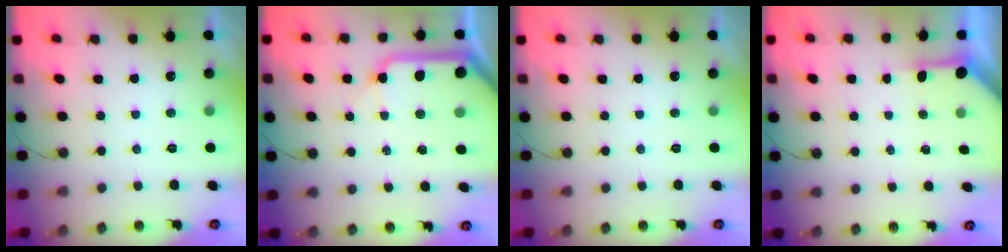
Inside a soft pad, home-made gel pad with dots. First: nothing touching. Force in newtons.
{"total": 13.9, "press": 13.8, "slide": 1.9}
{"total": 0.0}
{"total": 3.4, "press": 3.4, "slide": 0.3}